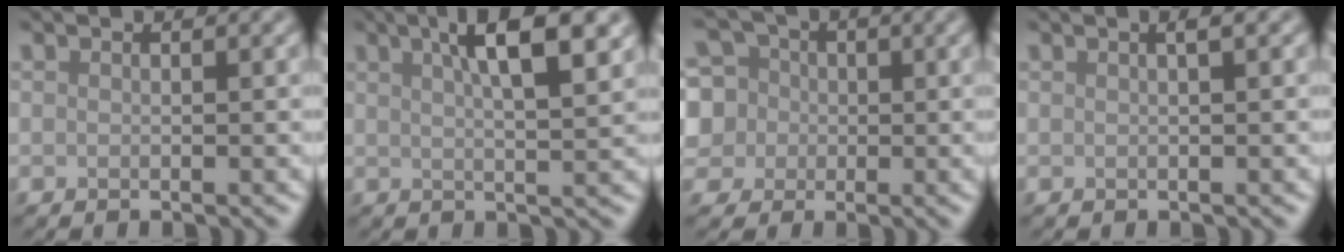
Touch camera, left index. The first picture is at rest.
{"total": 7.1, "force": [3.1, 2.0, 6.0], "torque": [-0.064, 0.020, 0.034]}
{"total": 8.9, "force": [1.3, 8.1, 3.5], "torque": [-0.080, 0.035, -0.012]}
{"total": 1.3, "force": [0.5, 0.4, 1.2], "torque": [-0.014, 0.007, 0.004]}